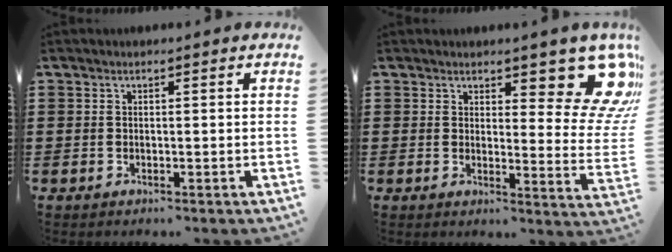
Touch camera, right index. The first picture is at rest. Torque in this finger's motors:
{"motor_torque": [0.39, 0.12, 0.49, 0.07]}